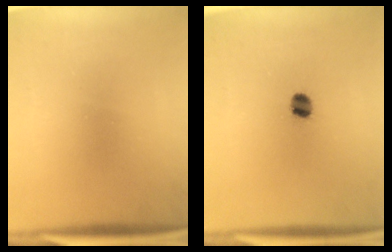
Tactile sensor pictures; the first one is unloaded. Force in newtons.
{"total": 3.5}